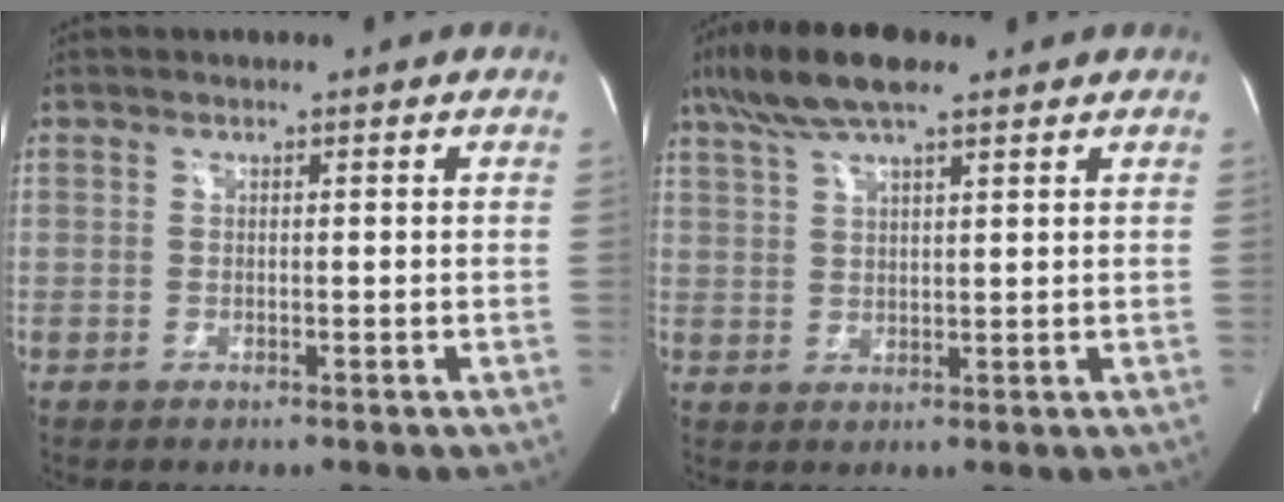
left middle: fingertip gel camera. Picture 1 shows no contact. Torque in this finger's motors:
{"motor_torque": [0.92, -0.61, 0.09, 0.10]}